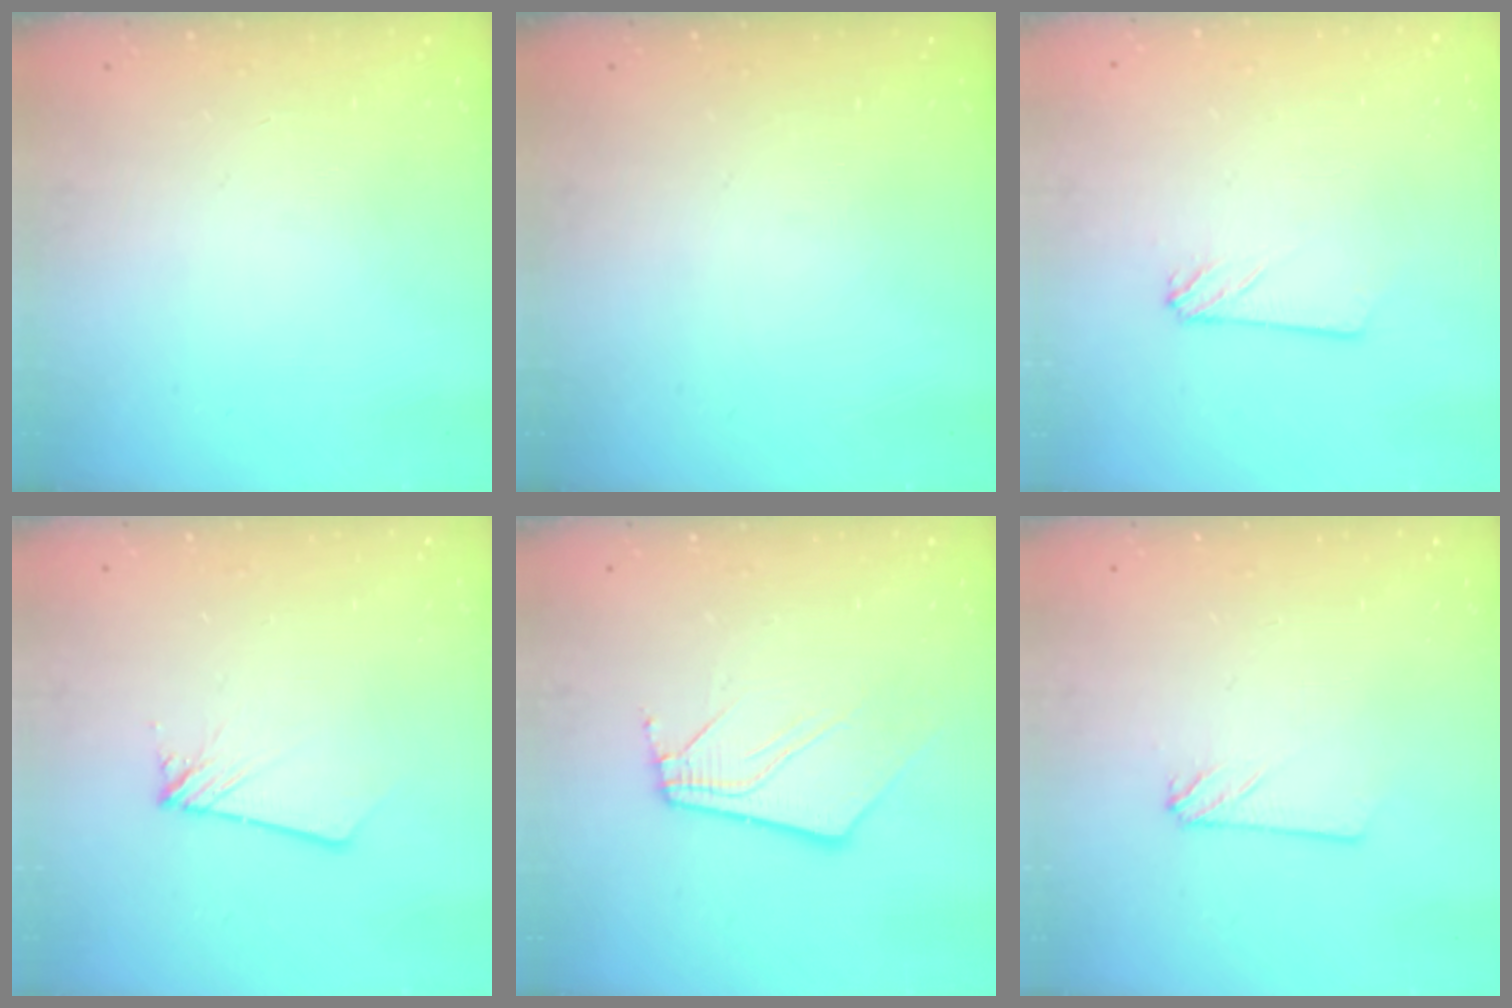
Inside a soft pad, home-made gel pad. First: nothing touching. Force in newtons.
{"total": 0.0}
{"total": 2.4, "press": 2.4, "slide": 0.3}
{"total": 1.8, "press": 1.8, "slide": 0.2}
{"total": 10.2, "press": 10.1, "slide": 1.2}
{"total": 2.4, "press": 2.4, "slide": 0.2}